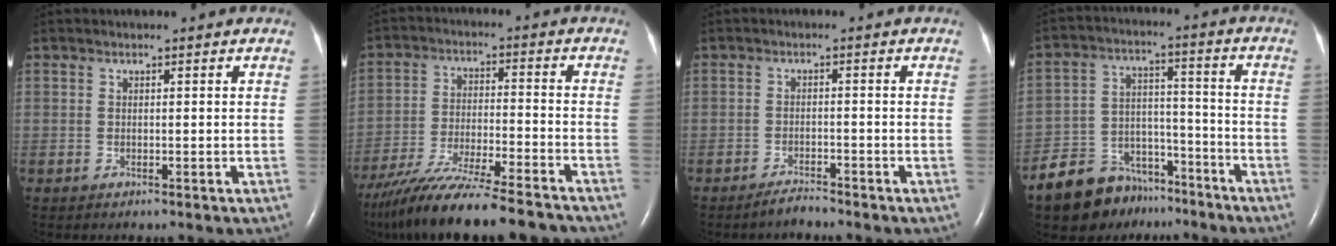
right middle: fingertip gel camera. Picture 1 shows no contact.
{"total": 18.6, "force": [-16.0, 1.5, 9.4], "torque": [-0.169, -0.028, -0.263]}
{"total": 2.0, "force": [-2.0, 0.0, 0.4], "torque": [-0.009, -0.007, -0.035]}
{"total": 13.2, "force": [-10.3, 7.4, 3.7], "torque": [-0.065, 0.035, -0.168]}